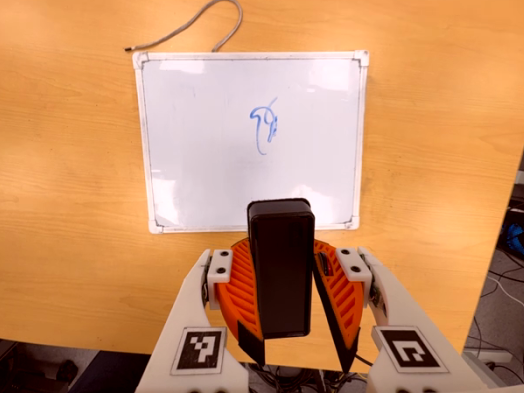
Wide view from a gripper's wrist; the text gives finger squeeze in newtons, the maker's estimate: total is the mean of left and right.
{"total": 7.5, "left": 8.5, "right": 6.6}